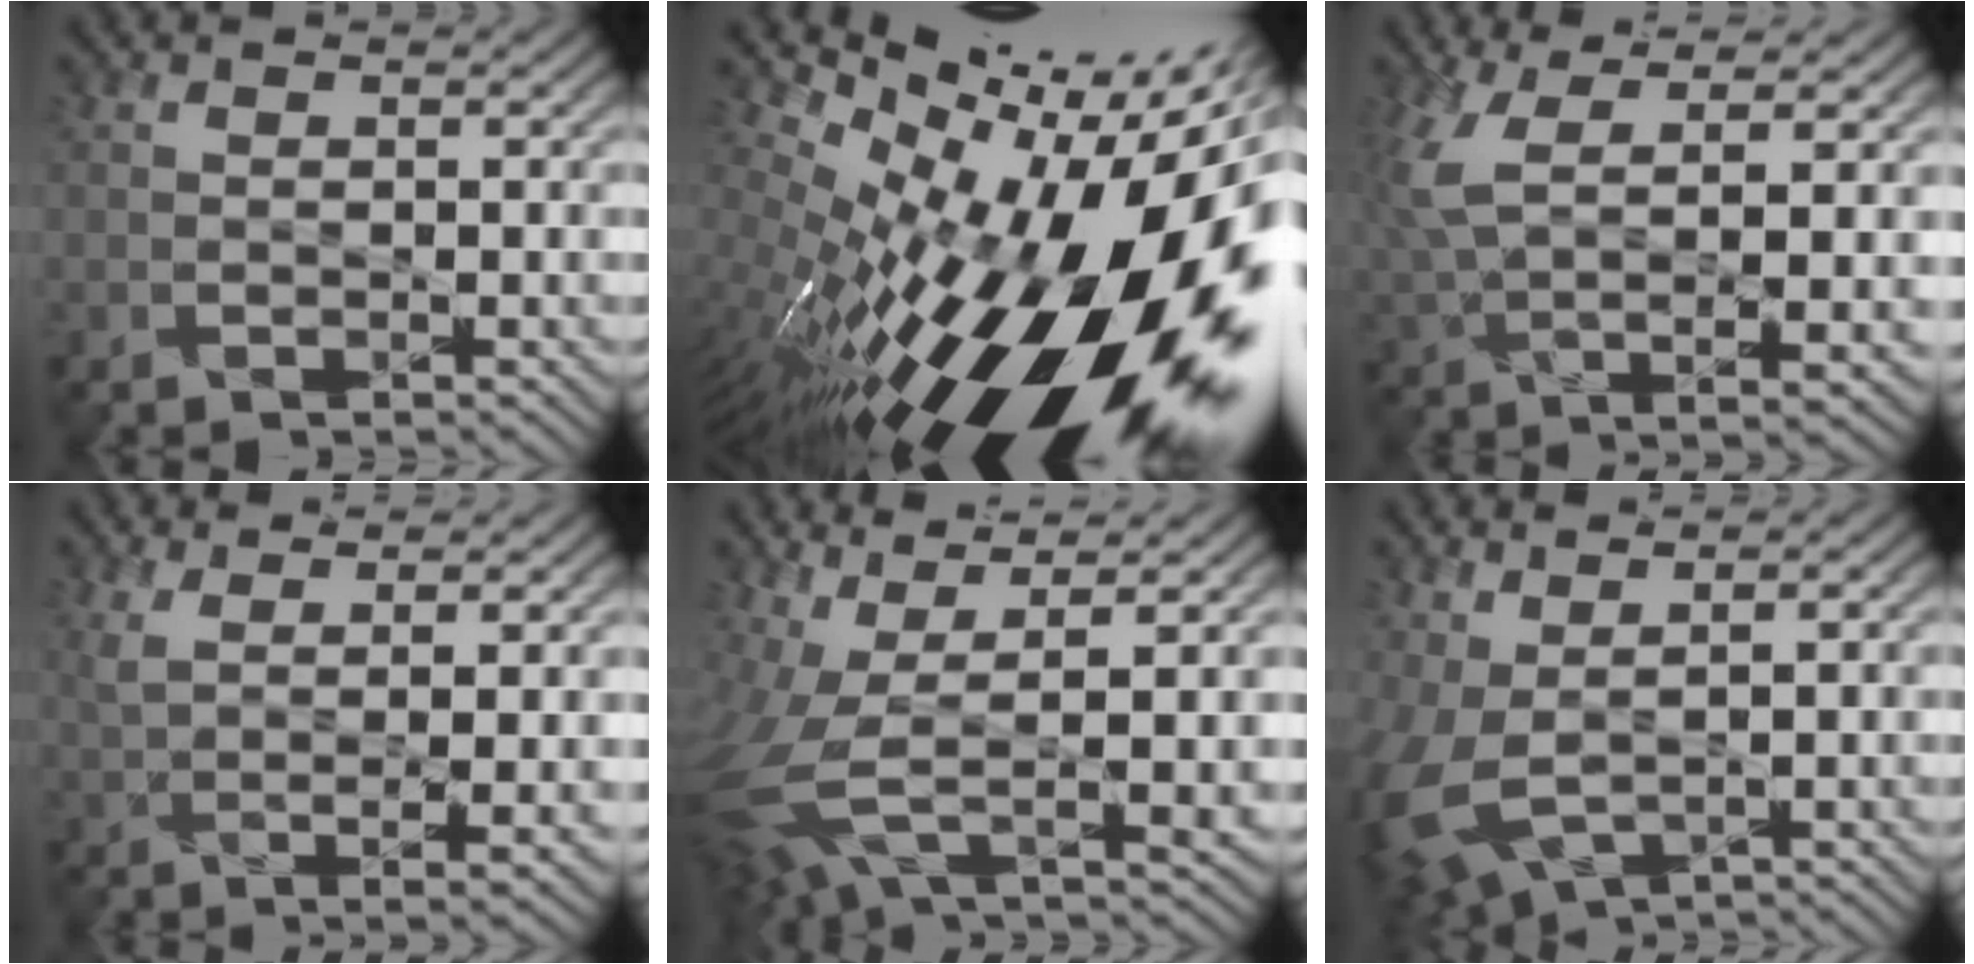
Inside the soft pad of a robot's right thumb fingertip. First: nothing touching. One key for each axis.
{"total": 20.5, "fx": -2.6, "fy": 9.4, "fz": 18.1, "tx": -0.277, "ty": -0.036, "tz": -0.037}
{"total": 8.7, "fx": 3.0, "fy": 2.3, "fz": 7.8, "tx": -0.183, "ty": 0.000, "tz": 0.066}
{"total": 5.8, "fx": 2.9, "fy": 0.9, "fz": 4.9, "tx": -0.100, "ty": 0.001, "tz": 0.061}
{"total": 11.0, "fx": 1.8, "fy": 3.6, "fz": 10.3, "tx": -0.257, "ty": -0.008, "tz": 0.051}
{"total": 7.1, "fx": 0.4, "fy": 3.7, "fz": 6.0, "tx": -0.188, "ty": -0.012, "tz": 0.019}